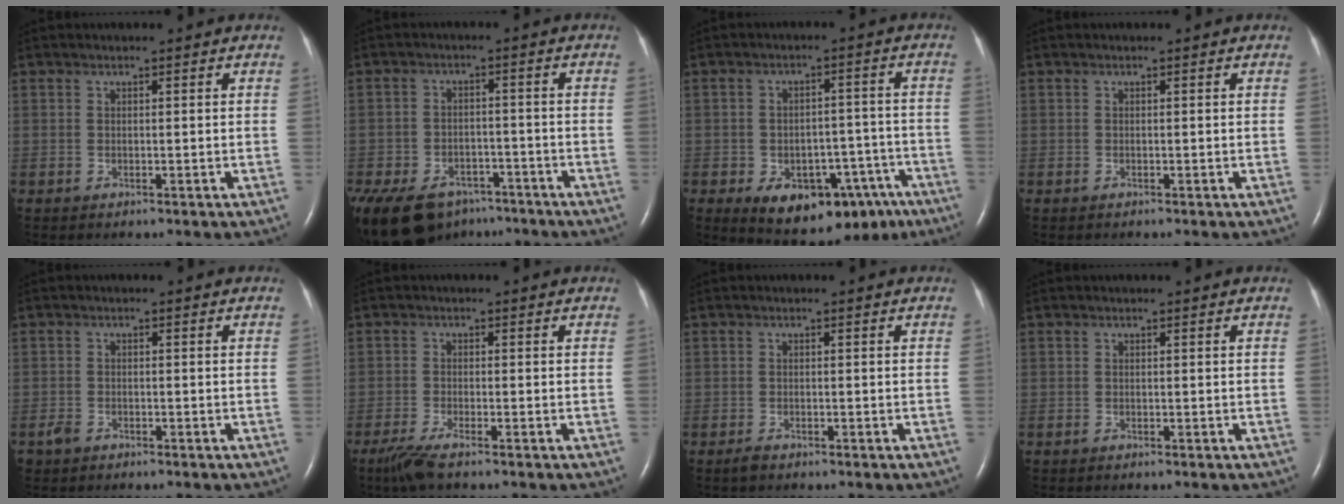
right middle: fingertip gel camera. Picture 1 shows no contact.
{"total": 19.4, "force": [-13.0, 11.6, 8.6], "torque": [-0.250, -0.023, -0.188]}
{"total": 14.6, "force": [-8.5, 8.1, 8.7], "torque": [-0.107, 0.025, -0.109]}
{"total": 0.0}
{"total": 1.6, "force": [-1.1, 1.0, 0.6], "torque": [-0.018, 0.001, -0.019]}
{"total": 3.9, "force": [-2.8, 0.3, 2.7], "torque": [-0.064, -0.013, -0.056]}
{"total": 1.0, "force": [-0.9, 0.4, 0.4], "torque": [-0.016, -0.002, -0.015]}
{"total": 0.0}